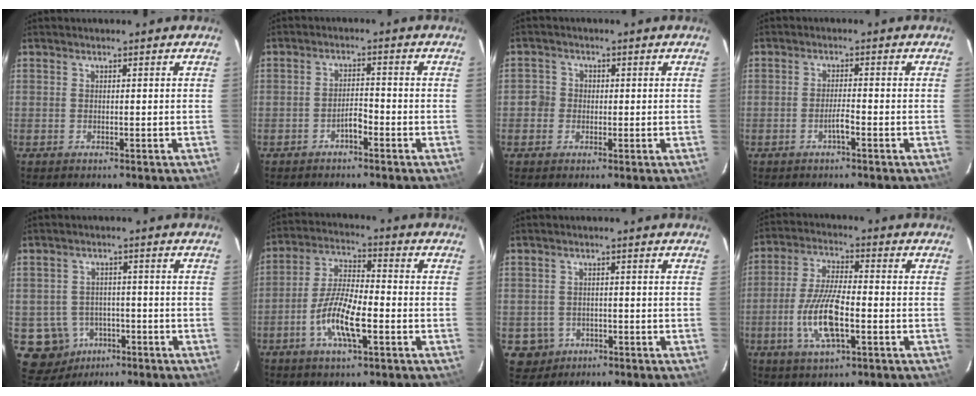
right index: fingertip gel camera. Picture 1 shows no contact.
{"total": 2.5, "force": [-1.9, 0.6, 1.6], "torque": [-0.031, 0.008, -0.032]}
{"total": 3.0, "force": [-0.8, 2.9, 0.3], "torque": [0.001, 0.011, -0.016]}
{"total": 2.3, "force": [-1.3, 0.0, 1.9], "torque": [-0.038, 0.002, -0.024]}
{"total": 8.9, "force": [-3.6, 8.0, 1.7], "torque": [-0.068, 0.020, -0.037]}
{"total": 10.7, "force": [-4.1, 3.2, 9.4], "torque": [-0.192, -0.003, -0.078]}
{"total": 4.9, "force": [-1.5, 4.6, 0.5], "torque": [-0.021, 0.011, -0.013]}
{"total": 11.4, "force": [-3.5, 3.4, 10.3], "torque": [-0.212, -0.004, -0.067]}